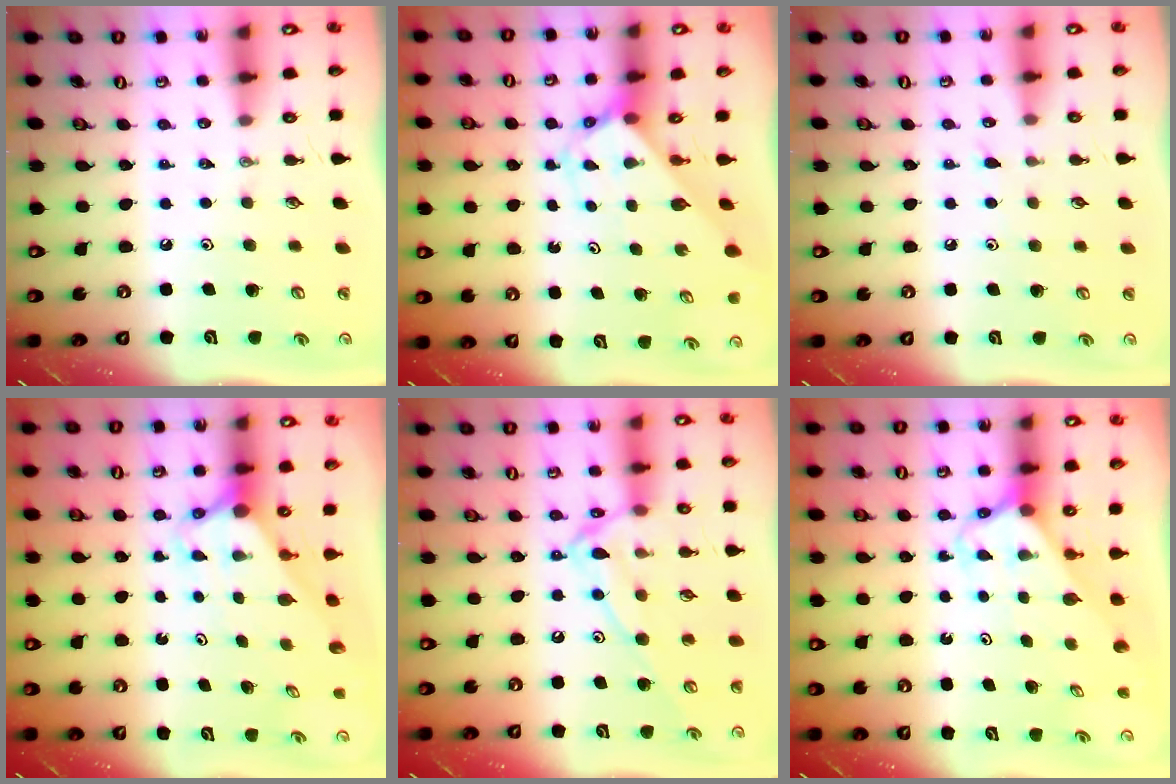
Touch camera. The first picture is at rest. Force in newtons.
{"total": 2.7, "press": 2.7, "slide": 0.2}
{"total": 4.5, "press": 4.4, "slide": 0.7}
{"total": 2.7, "press": 2.7, "slide": 0.0}
{"total": 14.3, "press": 14.2, "slide": 0.9}
{"total": 2.5, "press": 2.5, "slide": 0.2}